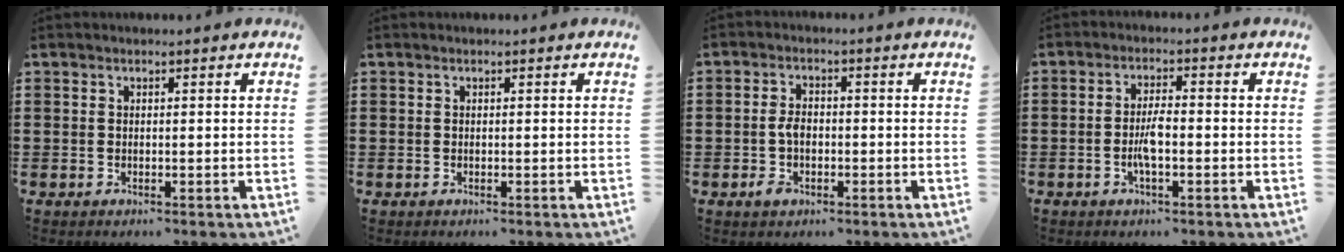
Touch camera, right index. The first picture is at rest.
{"total": 0.0}
{"total": 3.4, "force": [-0.9, 2.1, 2.5], "torque": [-0.063, -0.002, -0.021]}
{"total": 3.6, "force": [-1.1, 0.9, 3.3], "torque": [-0.074, -0.002, -0.024]}